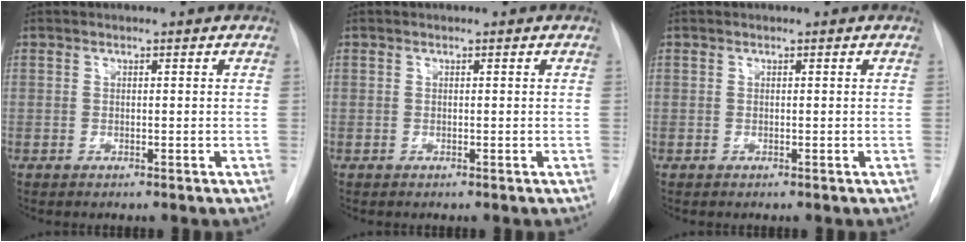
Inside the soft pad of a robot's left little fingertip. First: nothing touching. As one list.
[{"total": 0.0}, {"total": 0.0}]